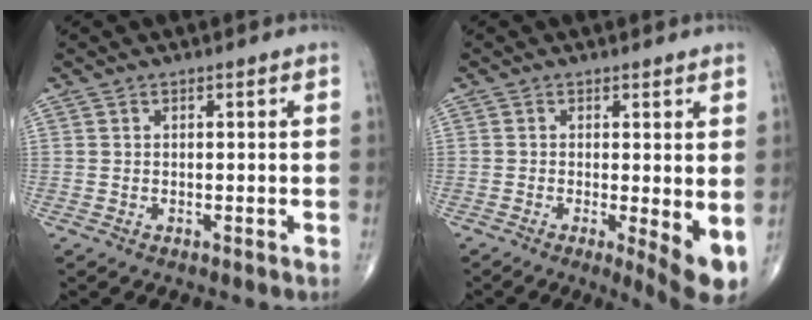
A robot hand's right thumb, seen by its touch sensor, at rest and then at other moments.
{"total": 6.4, "force": [-0.7, 1.6, 6.2], "torque": [-0.089, -0.017, -0.012]}